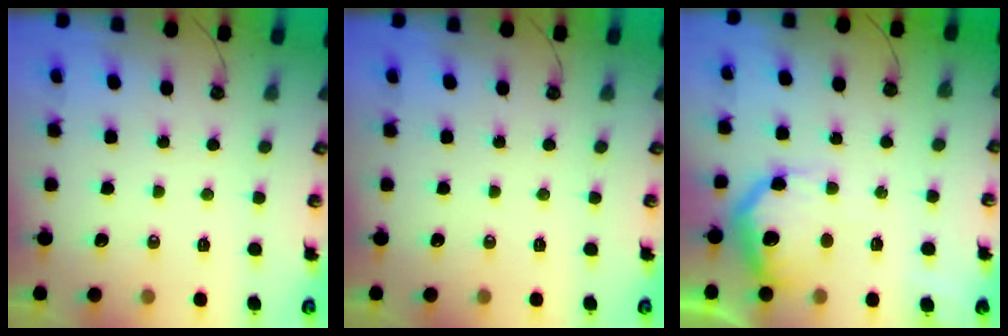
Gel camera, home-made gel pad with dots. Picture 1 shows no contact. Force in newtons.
{"total": 0.0}
{"total": 16.2, "press": 16.1, "slide": 1.3}